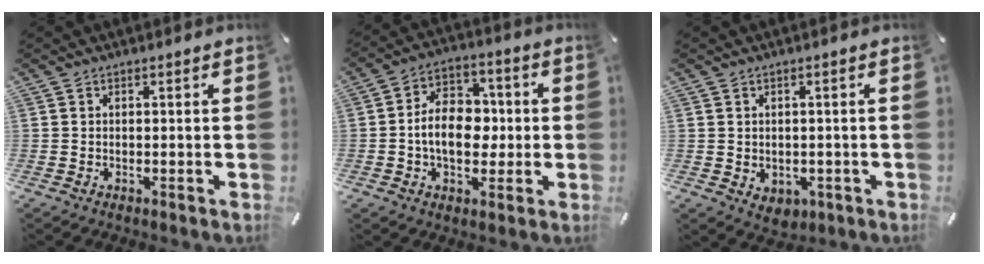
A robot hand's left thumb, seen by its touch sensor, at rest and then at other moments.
{"total": 12.0, "force": [-1.3, 8.6, 8.3], "torque": [-0.136, 0.013, -0.021]}
{"total": 2.8, "force": [0.0, 2.6, 0.8], "torque": [0.001, -0.001, 0.000]}